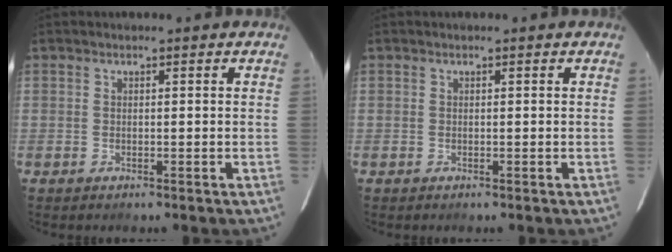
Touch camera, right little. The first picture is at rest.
{"total": 0.0}